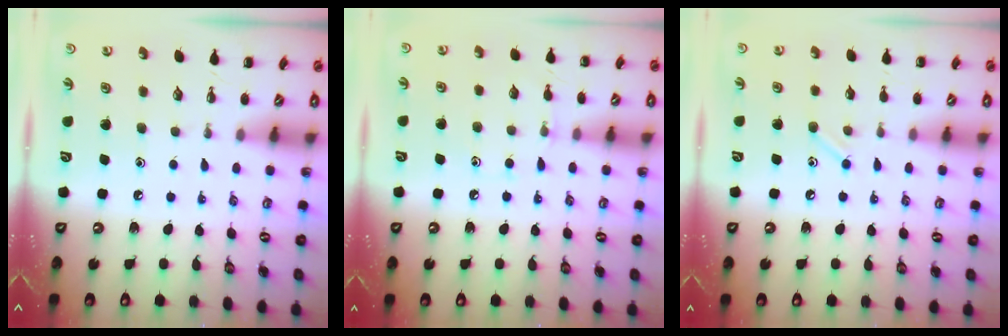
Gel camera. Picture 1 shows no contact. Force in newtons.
{"total": 6.2, "press": 5.9, "slide": 1.6}
{"total": 7.1, "press": 6.9, "slide": 1.3}